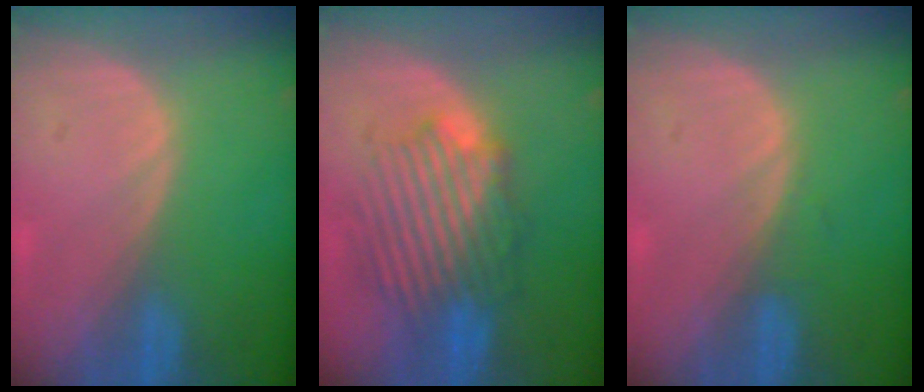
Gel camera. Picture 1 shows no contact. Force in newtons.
{"total": 8.6, "press": 8.5, "slide": 1.6}
{"total": 0.6, "press": 0.6, "slide": 0.2}